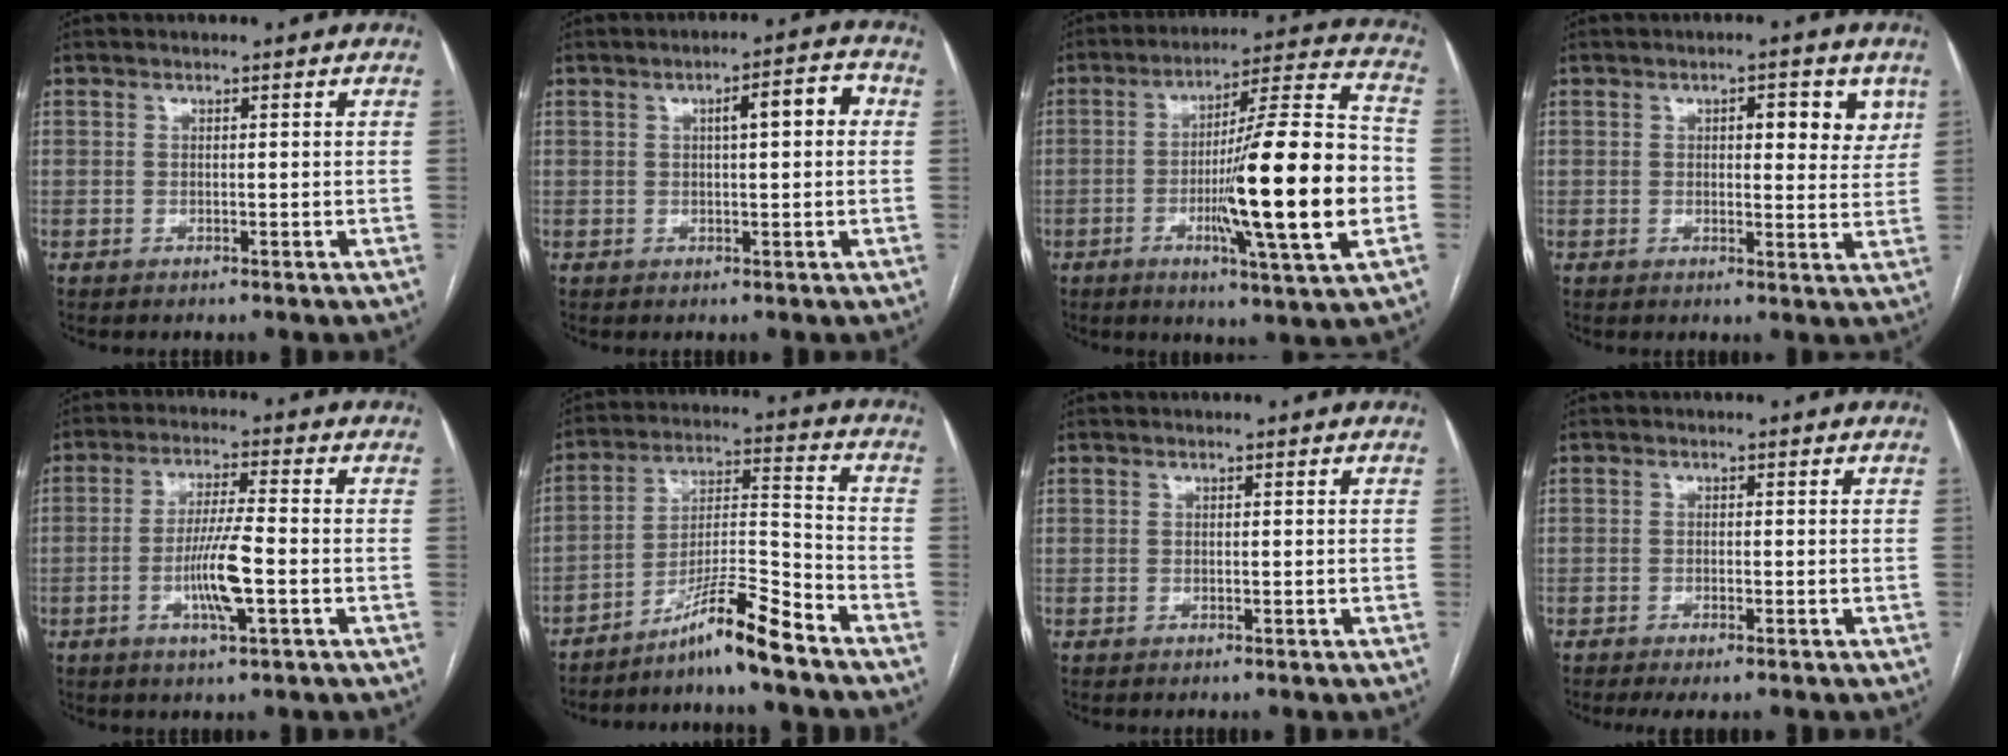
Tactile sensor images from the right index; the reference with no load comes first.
{"total": 5.4, "force": [1.0, 1.1, 5.1], "torque": [-0.075, 0.022, 0.013]}
{"total": 20.6, "force": [-4.0, 0.4, 20.2], "torque": [-0.307, -0.004, -0.064]}
{"total": 6.0, "force": [2.5, 2.4, 4.9], "torque": [-0.050, 0.003, 0.027]}
{"total": 7.8, "force": [-2.2, 0.4, 7.5], "torque": [-0.144, -0.005, -0.043]}
{"total": 10.3, "force": [-8.2, -0.6, 6.2], "torque": [-0.109, 0.003, -0.145]}
{"total": 0.0}
{"total": 2.6, "force": [-1.8, 0.5, 1.9], "torque": [-0.029, -0.005, -0.029]}